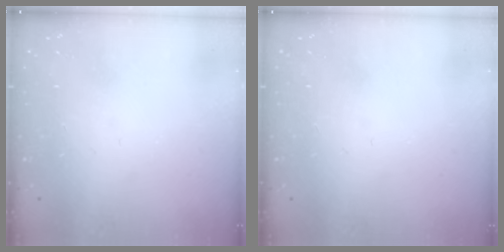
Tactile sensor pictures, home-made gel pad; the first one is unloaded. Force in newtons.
{"total": 0.0}